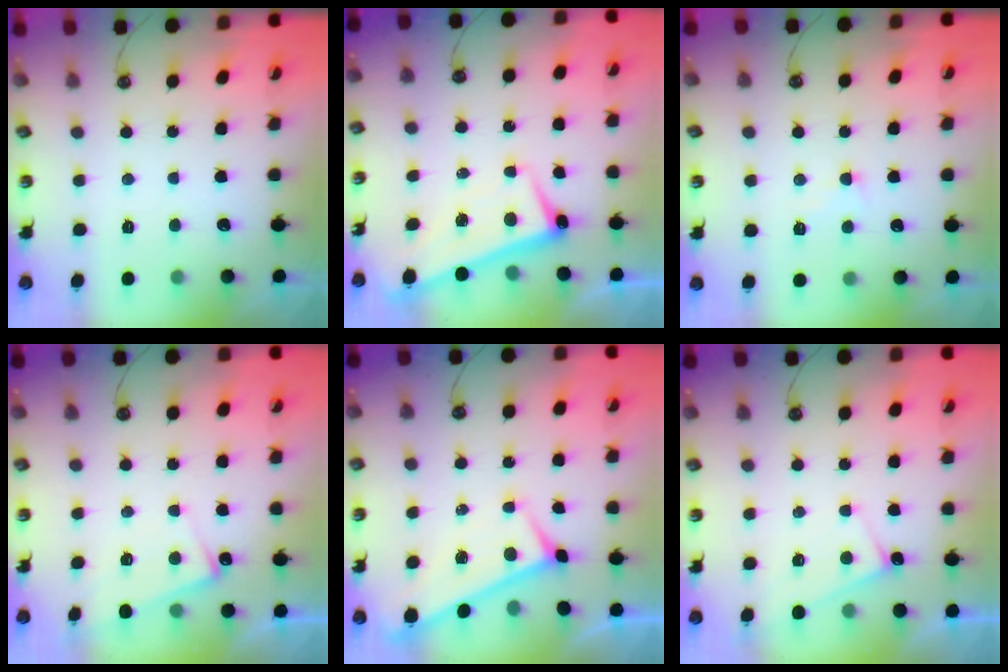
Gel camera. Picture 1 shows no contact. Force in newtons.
{"total": 2.6, "press": 2.5, "slide": 0.7}
{"total": 0.9, "press": 0.7, "slide": 0.5}
{"total": 5.4, "press": 5.4, "slide": 0.3}
{"total": 0.0}
{"total": 1.3, "press": 1.3, "slide": 0.3}